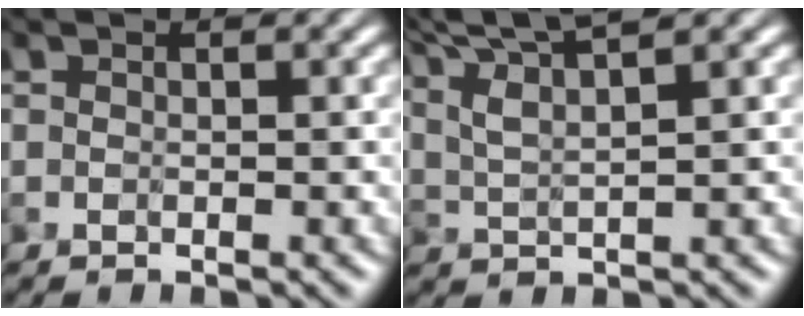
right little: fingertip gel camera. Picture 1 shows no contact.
{"total": 6.6, "force": [4.8, 1.3, 4.3], "torque": [-0.073, 0.026, 0.060]}